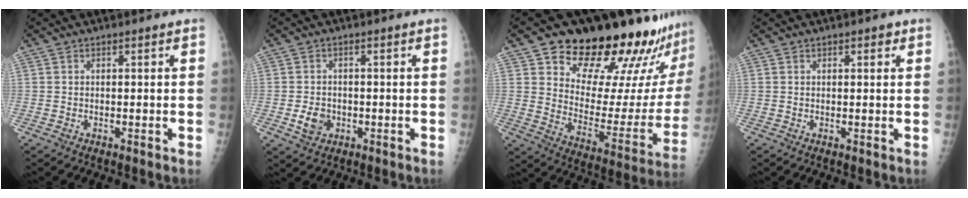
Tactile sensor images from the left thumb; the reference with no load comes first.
{"total": 4.0, "force": [-1.0, 3.3, 2.1], "torque": [-0.026, 0.003, -0.013]}
{"total": 27.6, "force": [22.6, 8.9, 13.3], "torque": [-0.156, -0.141, 0.304]}
{"total": 1.3, "force": [0.8, 0.6, 0.9], "torque": [-0.003, -0.001, 0.008]}